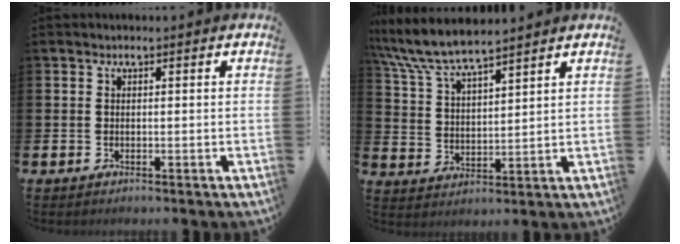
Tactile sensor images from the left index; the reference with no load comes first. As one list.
[{"total": 7.1, "force": [6.8, 0.8, 2.1], "torque": [-0.067, -0.036, 0.119]}]